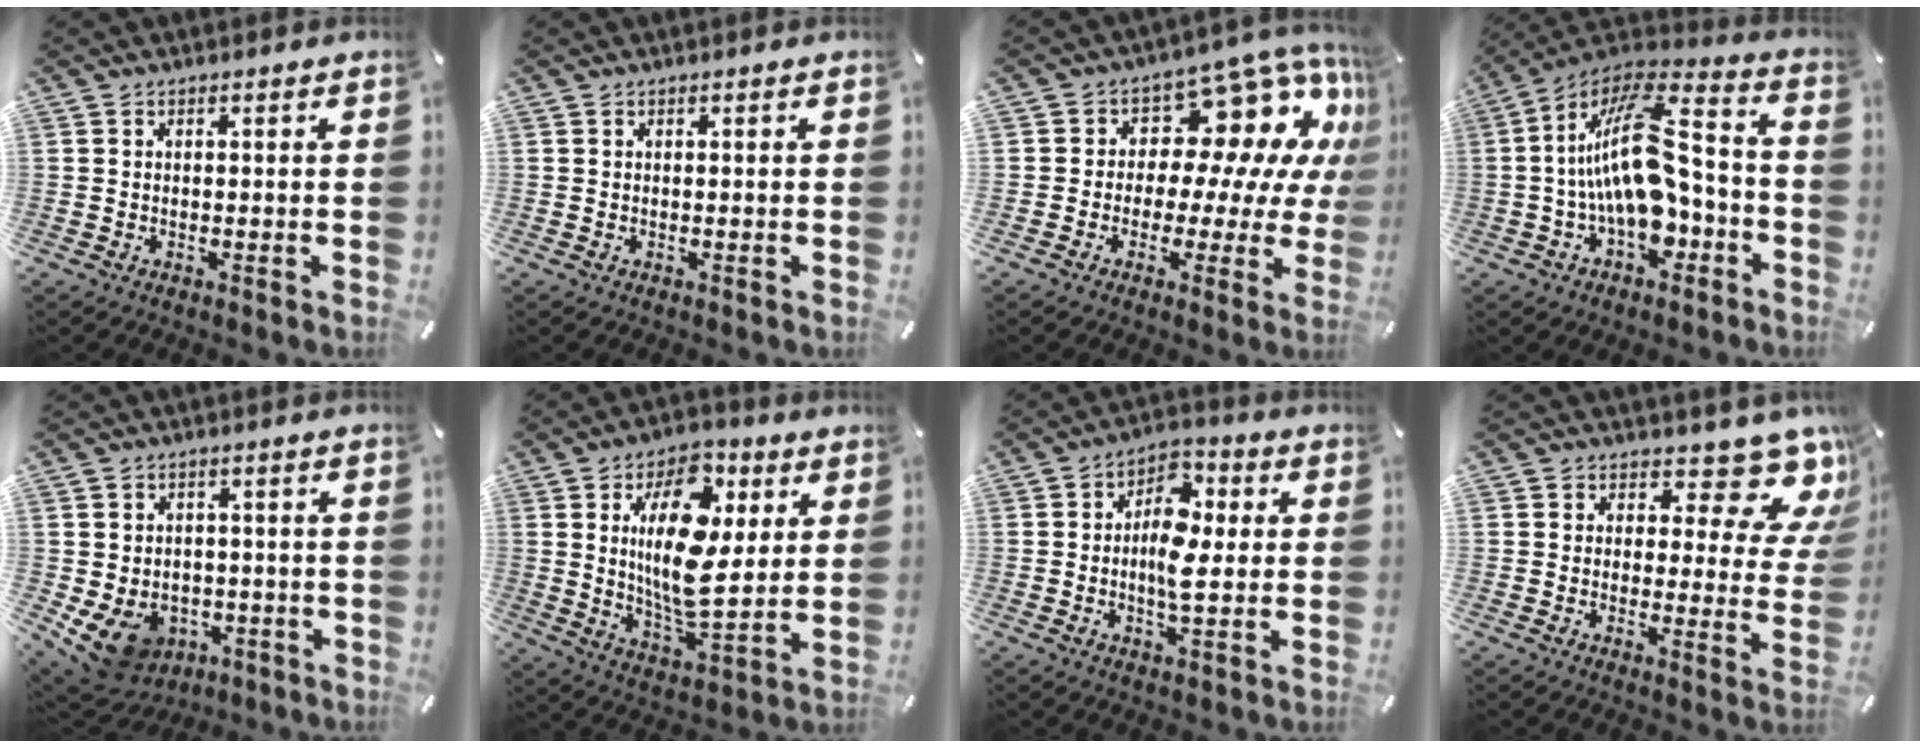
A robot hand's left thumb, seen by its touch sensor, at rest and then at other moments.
{"total": 0.0}
{"total": 14.1, "force": [6.2, 9.0, 8.9], "torque": [-0.125, -0.055, 0.106]}
{"total": 19.8, "force": [-1.4, 11.4, 16.2], "torque": [-0.308, 0.003, -0.021]}
{"total": 9.6, "force": [-3.7, 7.7, 4.5], "torque": [-0.102, 0.004, -0.066]}
{"total": 18.5, "force": [4.9, 9.8, 14.9], "torque": [-0.261, -0.014, 0.078]}
{"total": 9.5, "force": [-0.4, 5.3, 7.9], "torque": [-0.133, 0.002, -0.010]}
{"total": 10.9, "force": [7.3, 4.6, 6.7], "torque": [-0.078, -0.062, 0.123]}